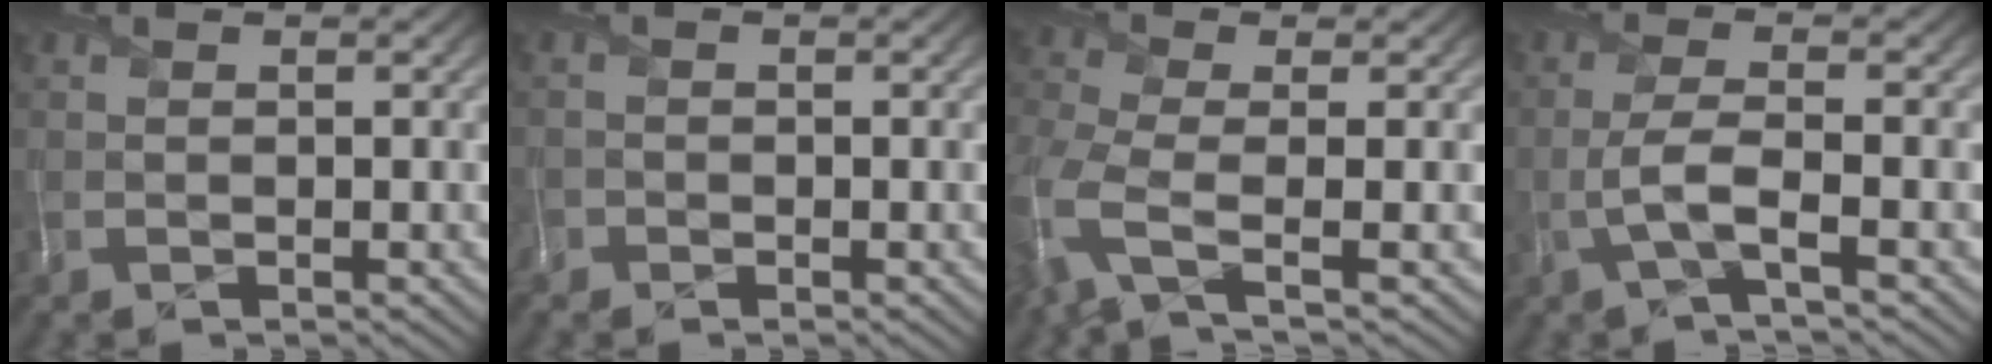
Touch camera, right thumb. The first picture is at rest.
{"total": 1.1, "force": [-1.0, 0.5, 0.0], "torque": [0.001, -0.005, -0.025]}
{"total": 6.9, "force": [-2.8, 2.4, 5.8], "torque": [-0.142, -0.013, -0.073]}
{"total": 3.6, "force": [-1.2, 0.5, 3.3], "torque": [-0.069, 0.012, -0.036]}